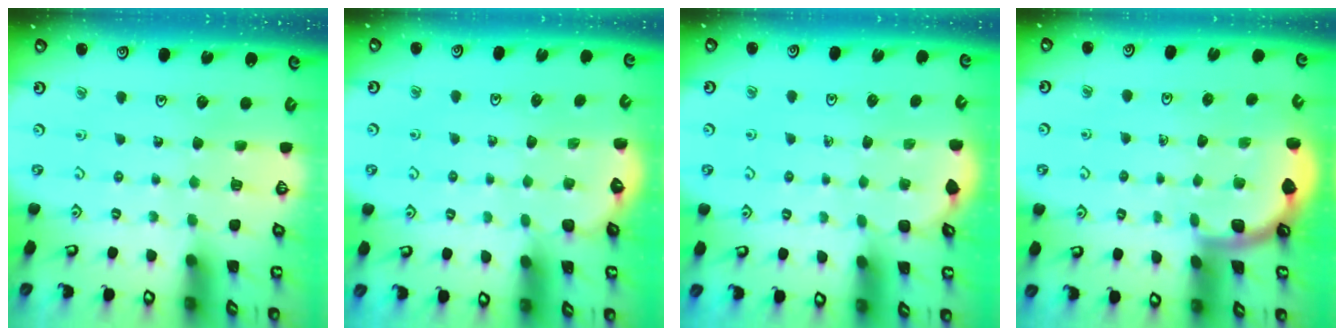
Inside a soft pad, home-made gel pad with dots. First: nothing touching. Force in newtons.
{"total": 1.9, "press": 0.5, "slide": 1.9}
{"total": 2.1, "press": 1.8, "slide": 1.1}
{"total": 1.8, "press": 1.8, "slide": 0.2}